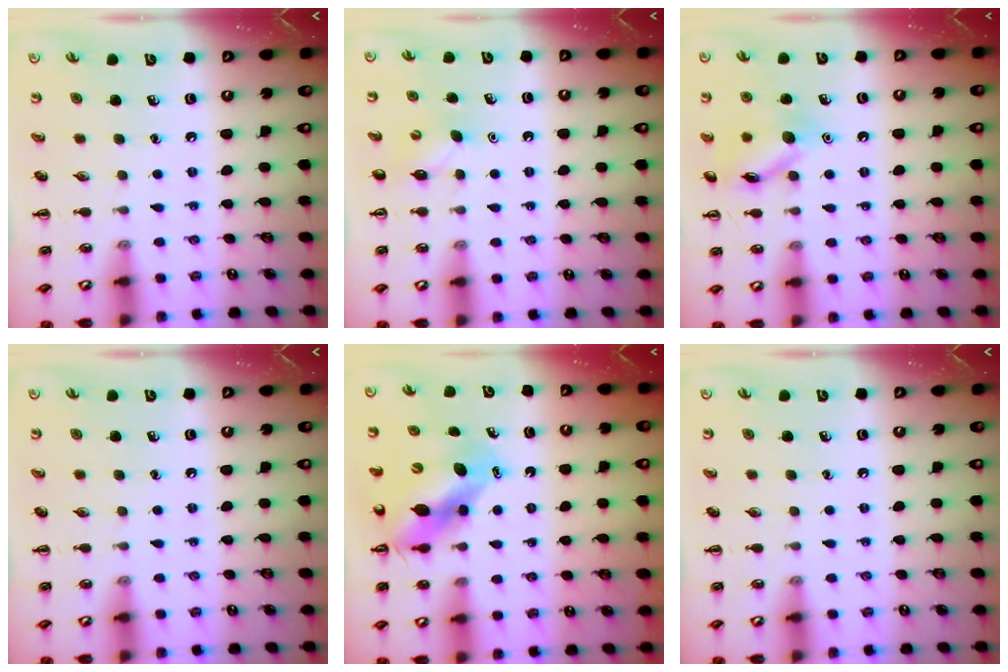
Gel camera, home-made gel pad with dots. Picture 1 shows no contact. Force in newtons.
{"total": 3.0, "press": 2.9, "slide": 0.7}
{"total": 11.8, "press": 11.8, "slide": 0.5}
{"total": 0.0}
{"total": 9.5, "press": 9.2, "slide": 2.5}
{"total": 0.0}